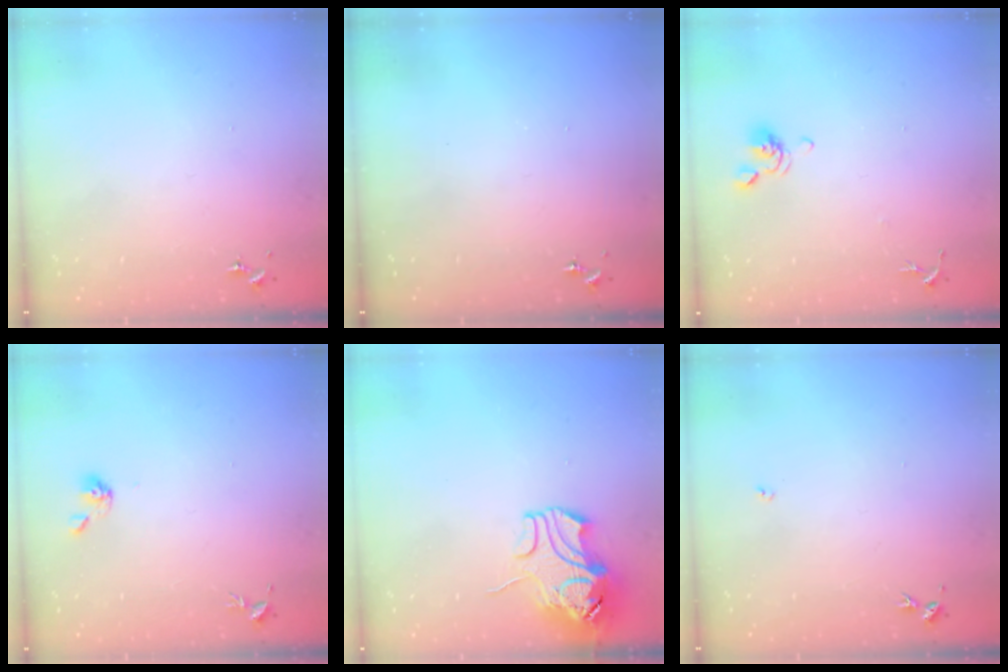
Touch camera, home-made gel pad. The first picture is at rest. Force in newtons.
{"total": 0.0}
{"total": 6.9, "press": 6.7, "slide": 1.6}
{"total": 4.7, "press": 4.5, "slide": 1.3}
{"total": 11.2, "press": 11.0, "slide": 1.7}
{"total": 3.0, "press": 3.0, "slide": 0.4}